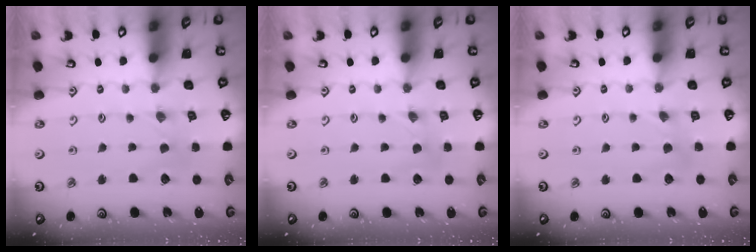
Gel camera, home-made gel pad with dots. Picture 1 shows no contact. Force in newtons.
{"total": 1.2, "press": 1.1, "slide": 0.2}
{"total": 2.8, "press": 2.7, "slide": 0.5}